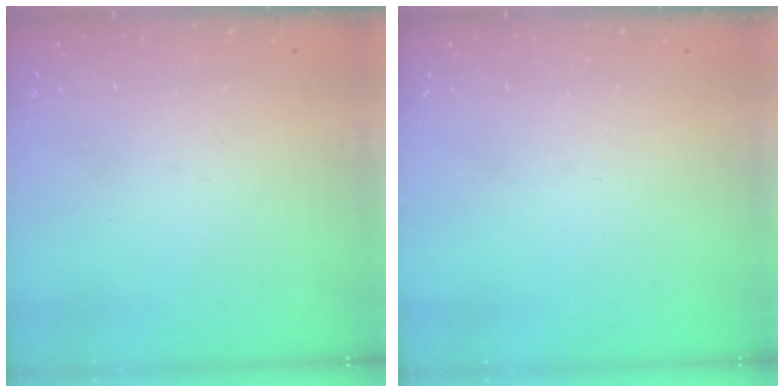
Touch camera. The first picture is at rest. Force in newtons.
{"total": 0.0}